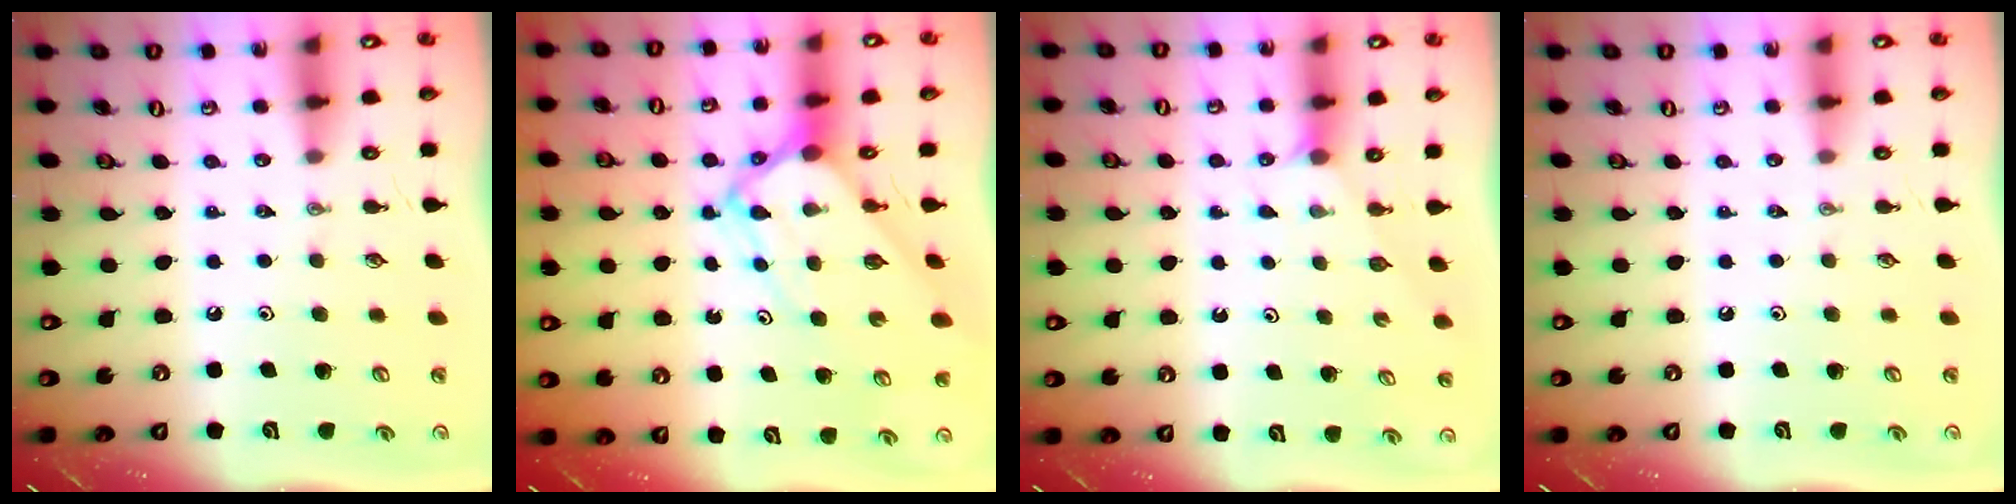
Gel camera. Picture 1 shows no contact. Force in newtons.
{"total": 7.0, "press": 7.0, "slide": 0.6}
{"total": 2.5, "press": 2.4, "slide": 0.4}
{"total": 0.0}